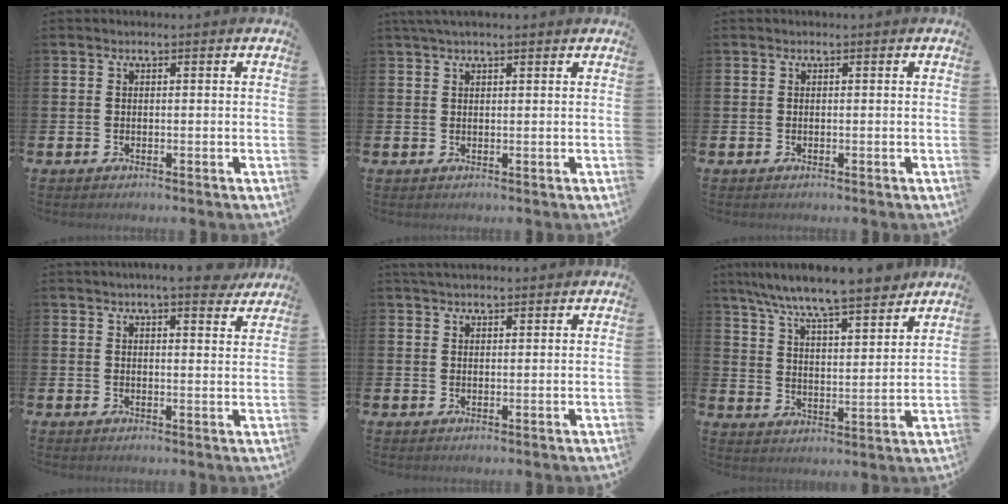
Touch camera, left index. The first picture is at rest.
{"total": 1.8, "force": [1.5, 0.3, 1.0], "torque": [-0.016, 0.003, 0.026]}
{"total": 0.0}
{"total": 5.5, "force": [5.0, 0.4, 2.2], "torque": [-0.032, -0.023, 0.086]}
{"total": 2.5, "force": [2.3, 0.6, 0.6], "torque": [-0.003, -0.008, 0.040]}
{"total": 9.2, "force": [8.6, 0.5, 3.3], "torque": [-0.088, -0.060, 0.149]}